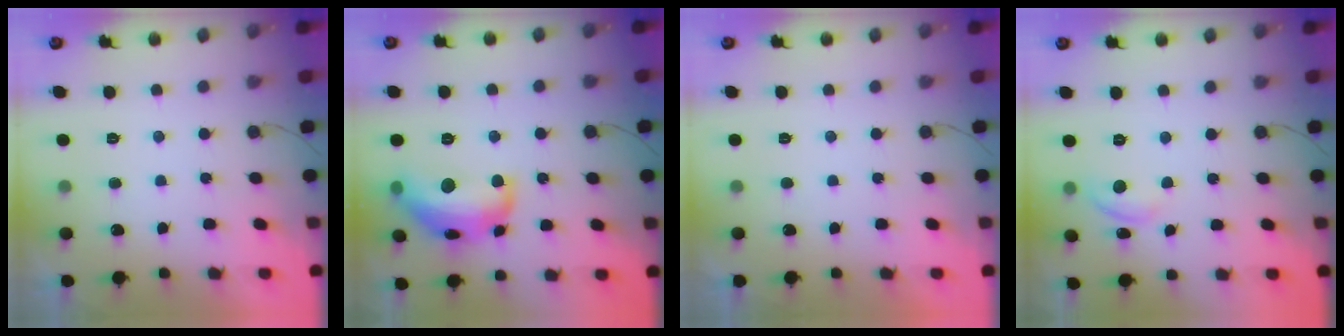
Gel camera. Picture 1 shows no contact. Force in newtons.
{"total": 16.6, "press": 16.6, "slide": 1.0}
{"total": 0.0}
{"total": 6.6, "press": 6.5, "slide": 0.7}